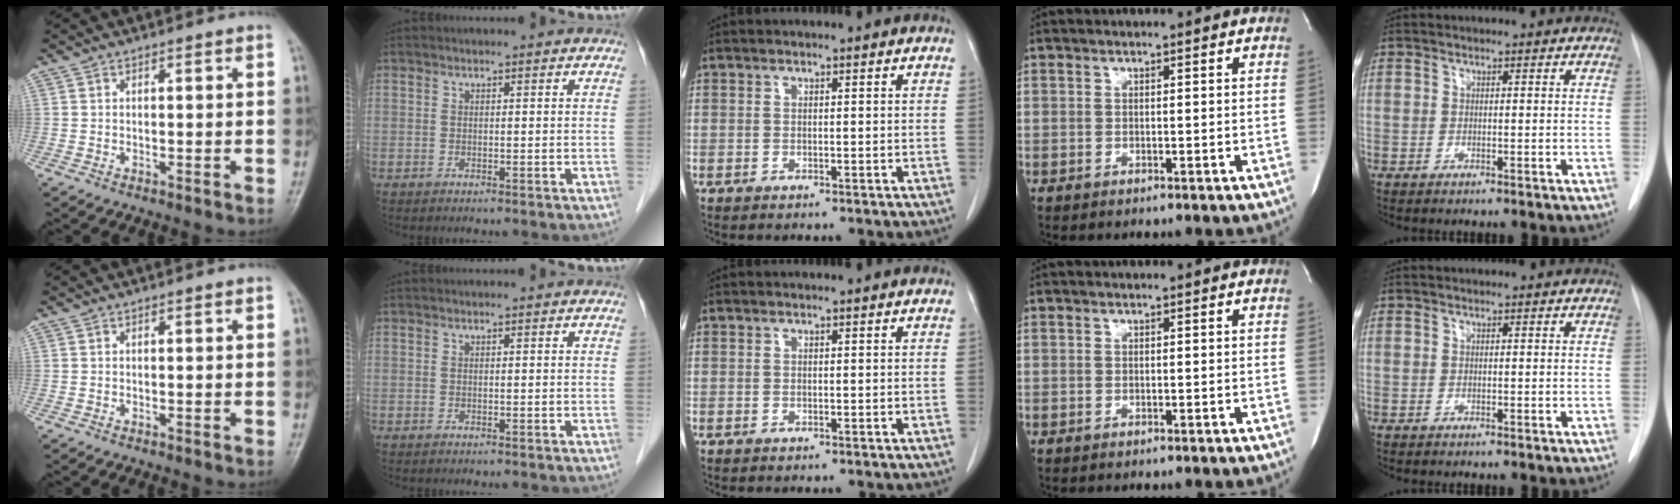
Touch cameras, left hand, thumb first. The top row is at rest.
{}